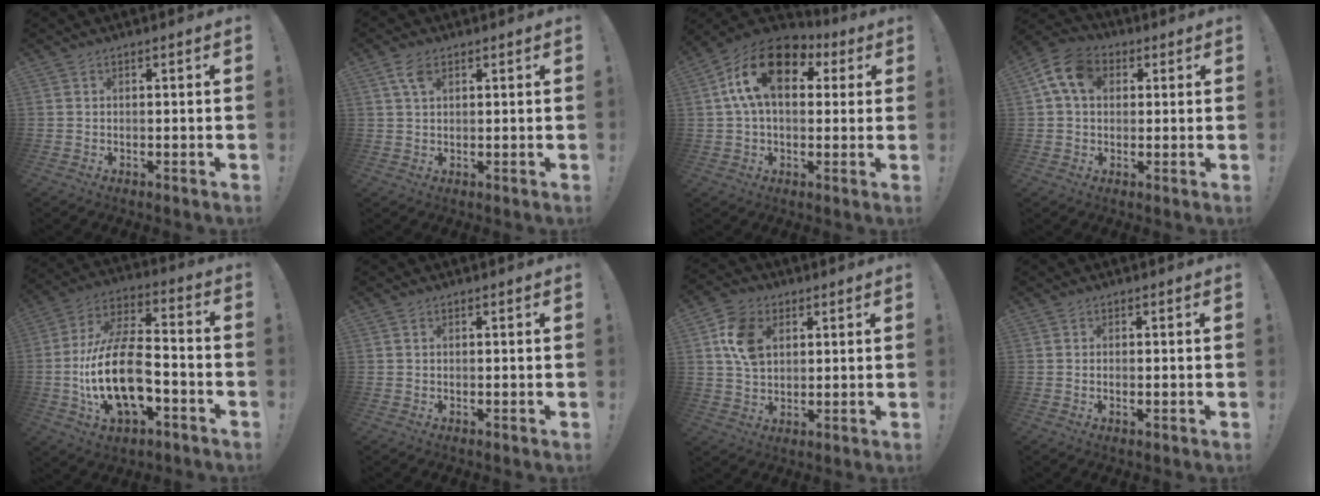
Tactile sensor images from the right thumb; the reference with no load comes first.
{"total": 4.4, "force": [2.2, 2.1, 3.2], "torque": [-0.056, -0.004, 0.039]}
{"total": 17.9, "force": [5.7, 10.6, 13.2], "torque": [-0.229, -0.006, 0.097]}
{"total": 11.1, "force": [3.4, 7.9, 7.0], "torque": [-0.126, 0.006, 0.067]}
{"total": 21.6, "force": [-5.2, 11.6, 17.4], "torque": [-0.327, 0.023, -0.085]}
{"total": 0.0}
{"total": 11.8, "force": [3.7, 8.4, 7.3], "torque": [-0.120, 0.008, 0.072]}
{"total": 0.9, "force": [-0.1, 0.4, 0.8], "torque": [-0.010, -0.002, -0.002]}